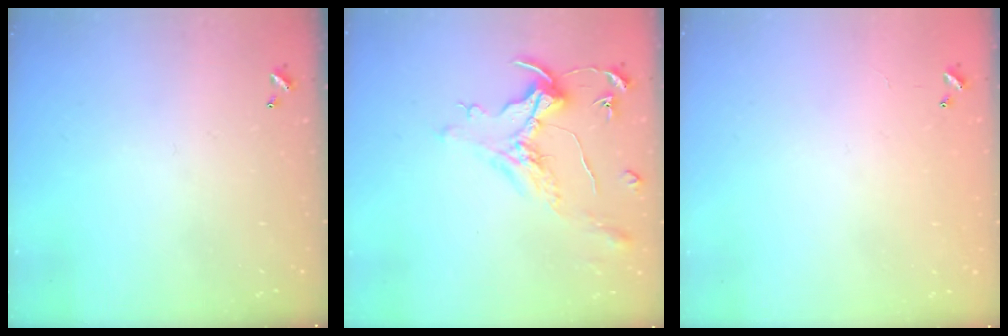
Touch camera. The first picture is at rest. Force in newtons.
{"total": 1.5, "press": 1.3, "slide": 0.7}
{"total": 7.8, "press": 7.8, "slide": 0.7}